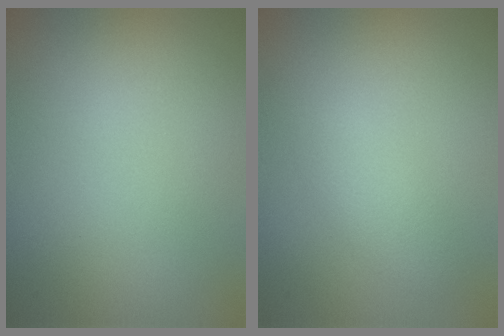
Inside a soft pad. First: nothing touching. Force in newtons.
{"total": 1.9, "press": 1.9, "slide": 0.0}